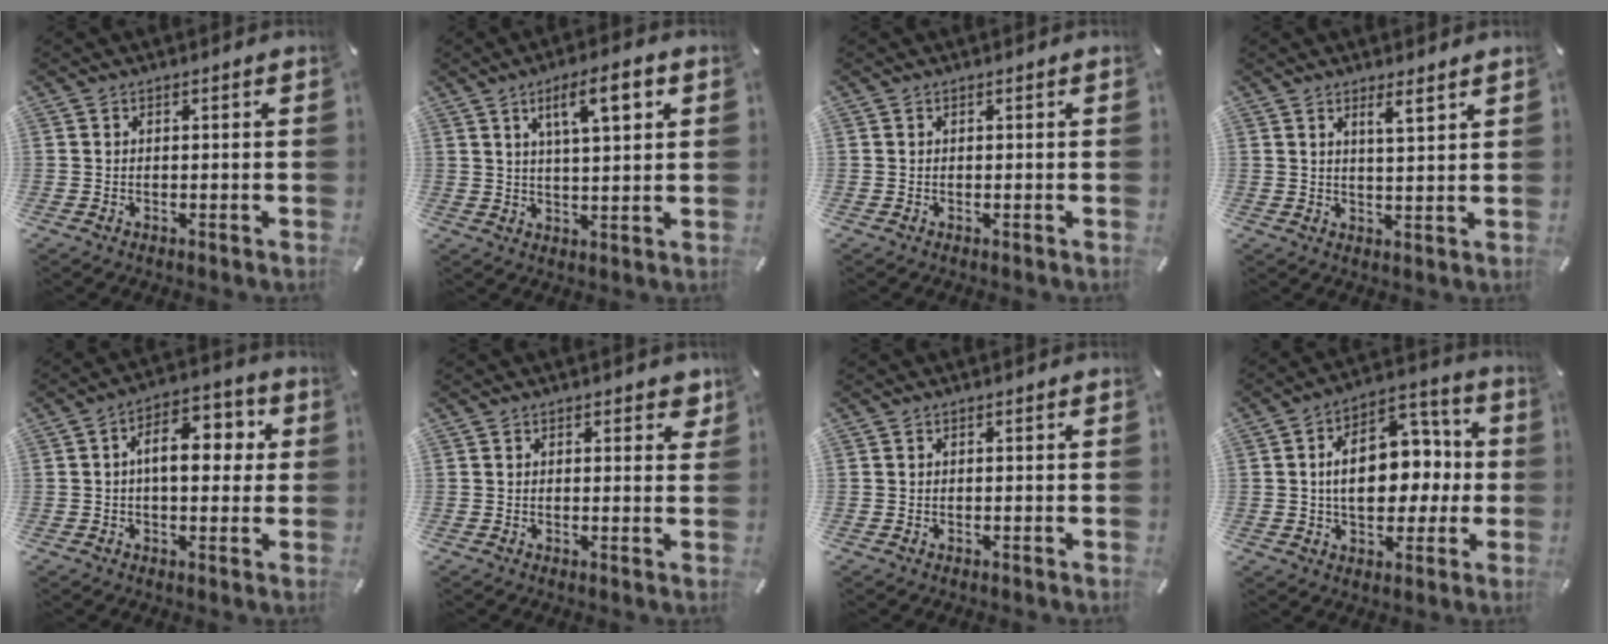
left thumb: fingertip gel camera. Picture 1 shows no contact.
{"total": 9.9, "force": [4.5, 2.8, 8.3], "torque": [-0.130, -0.009, 0.069]}
{"total": 0.0}
{"total": 4.1, "force": [3.0, -0.1, 2.9], "torque": [-0.055, -0.014, 0.048]}
{"total": 10.9, "force": [1.4, 6.3, 8.7], "torque": [-0.118, 0.003, 0.019]}
{"total": 2.6, "force": [1.5, 1.4, 1.5], "torque": [-0.003, -0.006, 0.018]}
{"total": 0.0}
{"total": 15.9, "force": [0.6, 11.2, 11.3], "torque": [-0.171, 0.002, 0.013]}